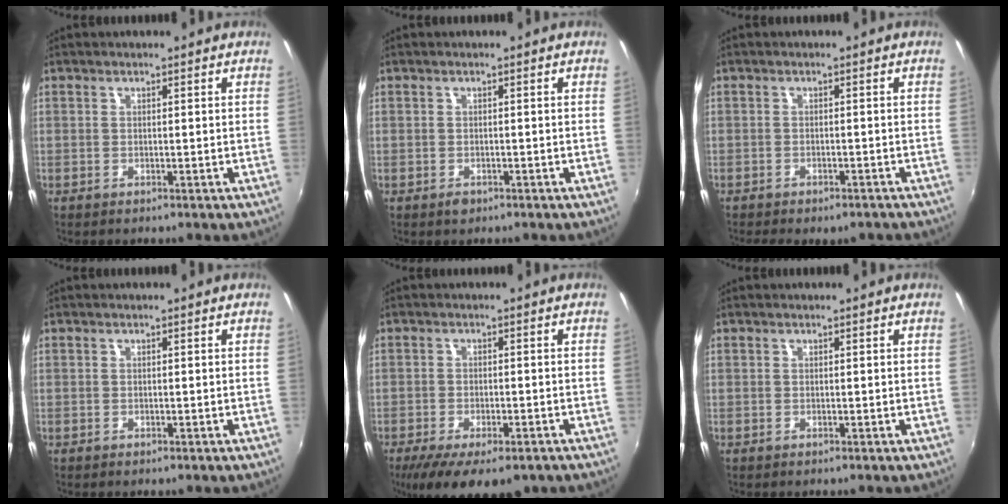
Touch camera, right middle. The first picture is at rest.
{"total": 1.5, "force": [-0.9, 1.0, 0.6], "torque": [-0.011, -0.004, -0.014]}
{"total": 6.9, "force": [-5.4, 2.8, 3.3], "torque": [-0.077, -0.027, -0.072]}
{"total": 0.6, "force": [-0.4, 0.4, 0.2], "torque": [-0.004, -0.003, -0.006]}
{"total": 12.6, "force": [-8.3, 4.9, 8.0], "torque": [-0.167, -0.044, -0.127]}
{"total": 0.0}